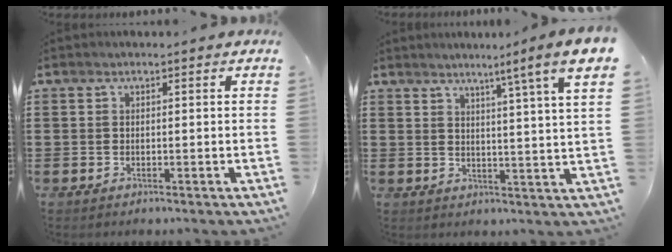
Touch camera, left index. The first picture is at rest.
{"total": 5.2, "force": [3.5, -1.6, 3.5], "torque": [-0.067, -0.032, 0.045]}